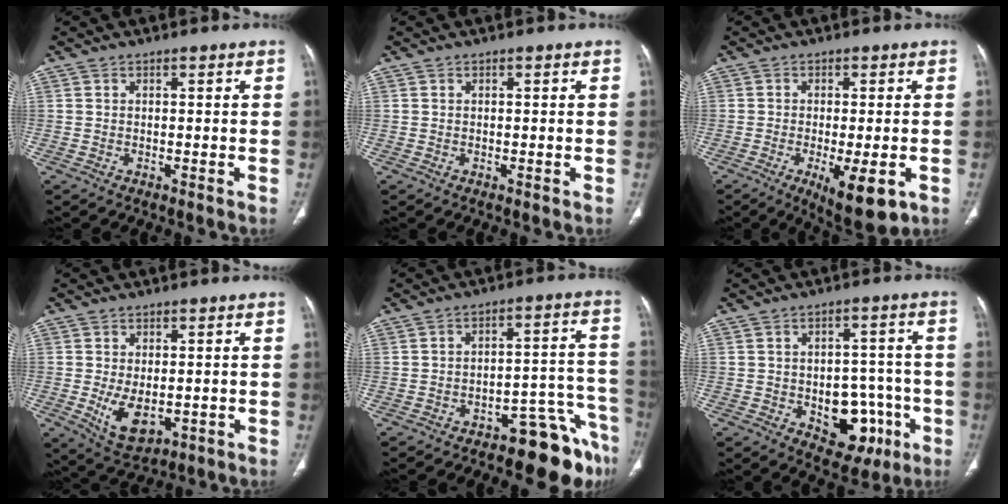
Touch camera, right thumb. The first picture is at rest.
{"total": 0.0}
{"total": 9.7, "force": [-3.5, 3.2, 8.5], "torque": [-0.122, -0.014, -0.045]}
{"total": 7.2, "force": [-1.2, 4.2, 5.7], "torque": [-0.093, -0.015, -0.004]}
{"total": 11.3, "force": [-8.8, 3.8, 5.9], "torque": [-0.034, 0.098, -0.125]}
{"total": 12.1, "force": [-3.9, 8.1, 8.2], "torque": [-0.061, 0.032, -0.038]}